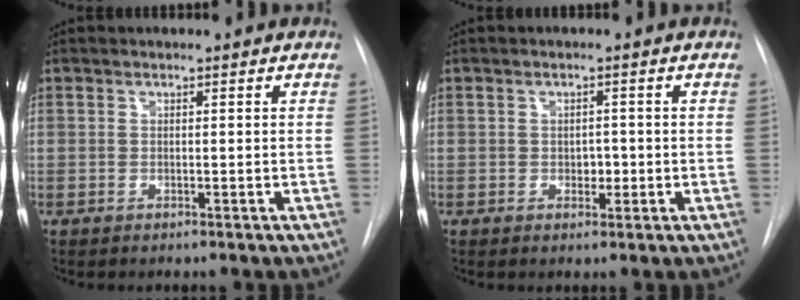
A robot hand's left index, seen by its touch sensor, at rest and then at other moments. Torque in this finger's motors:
{"motor_torque": [0.07, 0.09, 0.01, 0.00]}